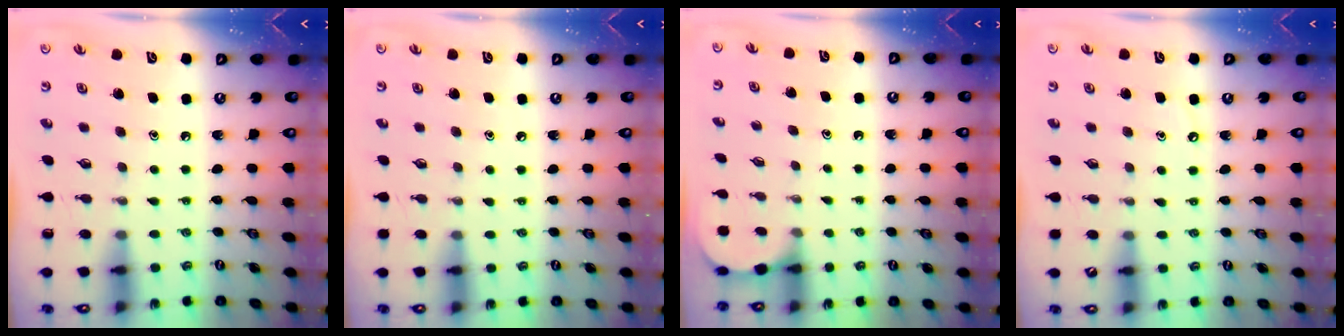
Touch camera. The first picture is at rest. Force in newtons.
{"total": 4.1, "press": 4.0, "slide": 0.7}
{"total": 1.8, "press": 1.8, "slide": 0.1}
{"total": 2.9, "press": 2.8, "slide": 0.5}